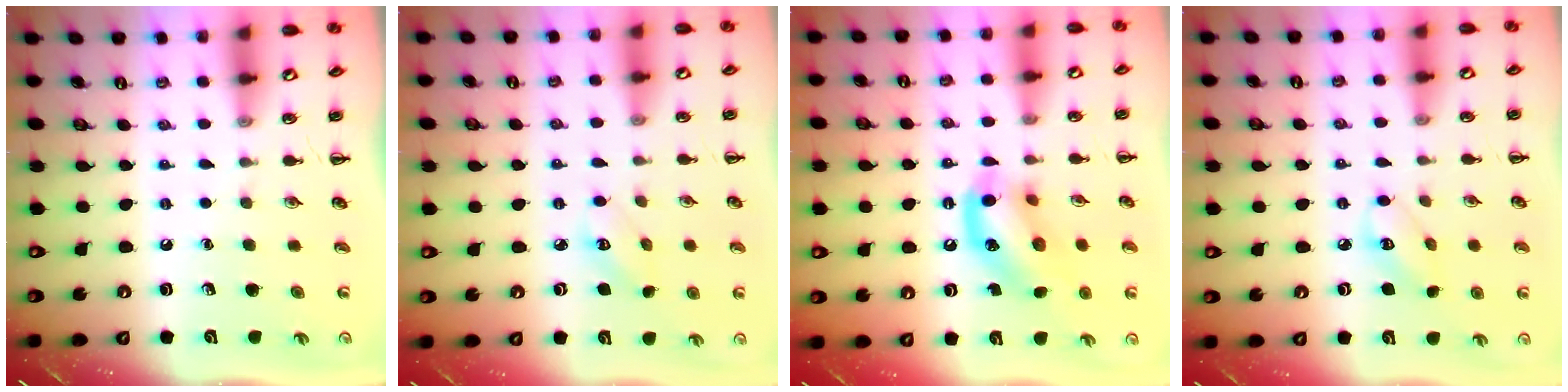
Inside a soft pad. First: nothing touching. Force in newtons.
{"total": 3.2, "press": 3.1, "slide": 0.8}
{"total": 14.2, "press": 13.9, "slide": 2.4}
{"total": 3.8, "press": 3.8, "slide": 0.7}